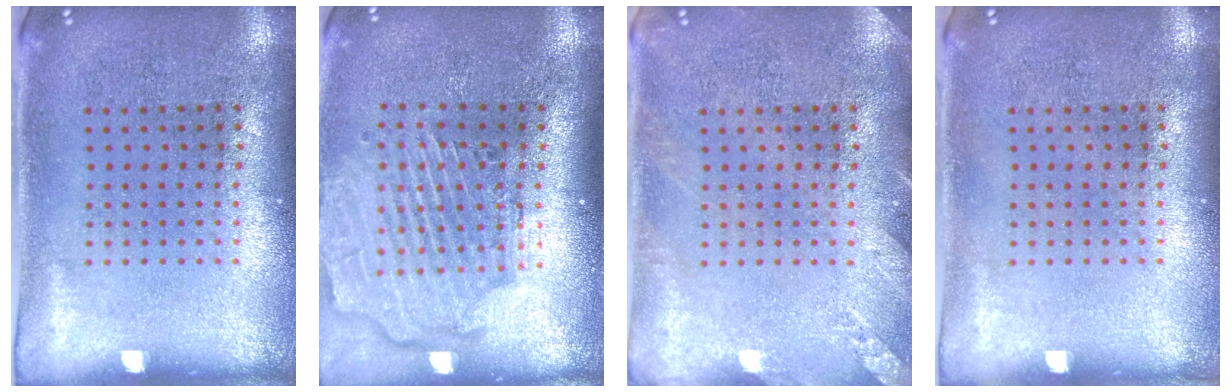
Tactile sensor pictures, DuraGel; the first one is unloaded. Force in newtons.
{"total": 2.7, "press": 2.2, "slide": 1.5}
{"total": 1.9, "press": 1.8, "slide": 0.2}
{"total": 0.0}